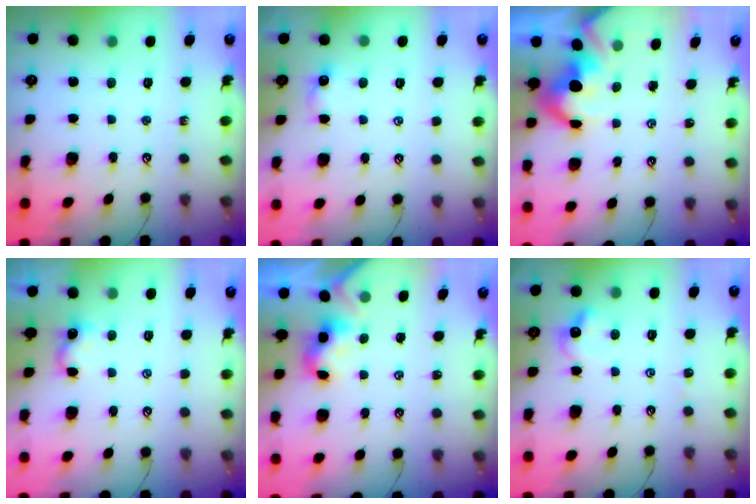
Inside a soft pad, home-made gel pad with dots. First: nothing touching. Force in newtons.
{"total": 0.6, "press": 0.3, "slide": 0.6}
{"total": 6.3, "press": 6.2, "slide": 0.9}
{"total": 2.9, "press": 2.9, "slide": 0.3}
{"total": 2.2, "press": 2.2, "slide": 0.2}
{"total": 4.0, "press": 4.0, "slide": 0.8}